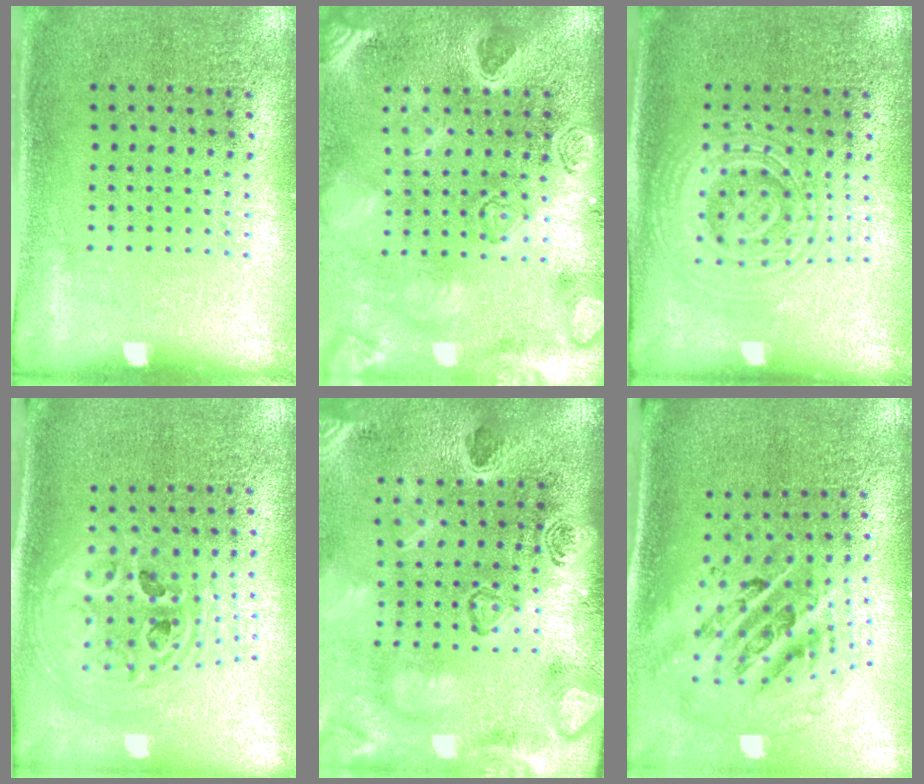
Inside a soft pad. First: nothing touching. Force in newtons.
{"total": 4.0, "press": 3.2, "slide": 2.4}
{"total": 2.5, "press": 2.4, "slide": 0.5}
{"total": 2.3, "press": 1.8, "slide": 1.6}
{"total": 4.5, "press": 3.2, "slide": 3.1}
{"total": 2.8, "press": 1.9, "slide": 2.1}